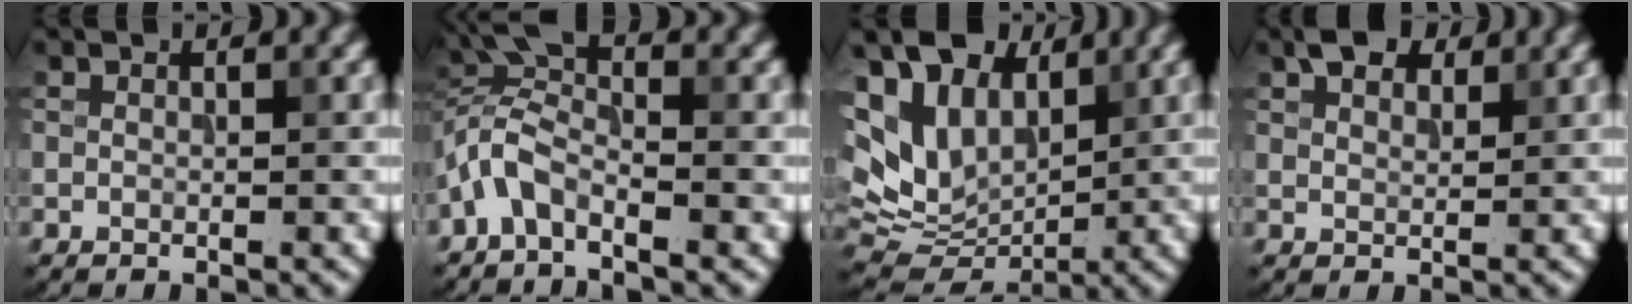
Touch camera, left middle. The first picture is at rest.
{"total": 4.2, "force": [-2.4, 1.7, 3.1], "torque": [-0.067, 0.010, -0.061]}
{"total": 11.1, "force": [4.0, 7.6, 7.0], "torque": [-0.167, 0.023, 0.089]}
{"total": 3.2, "force": [2.0, 1.7, 1.7], "torque": [-0.033, 0.007, 0.037]}